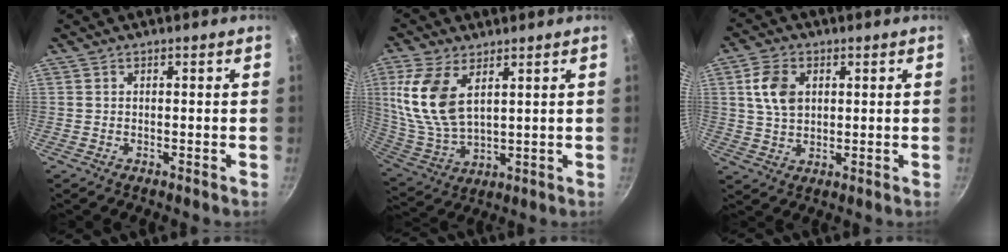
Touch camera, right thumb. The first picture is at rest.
{"total": 14.0, "force": [5.0, 7.2, 10.8], "torque": [-0.224, -0.022, 0.112]}
{"total": 7.7, "force": [2.1, 5.3, 5.2], "torque": [-0.087, -0.002, 0.039]}